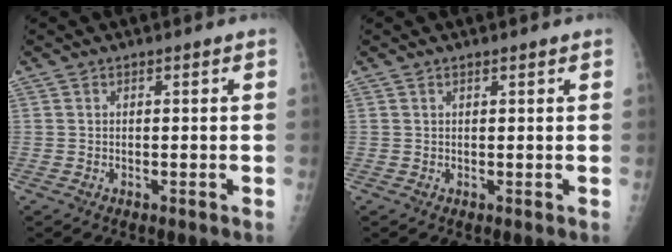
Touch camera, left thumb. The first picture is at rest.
{"total": 0.7, "force": [0.5, 0.1, 0.4], "torque": [-0.007, -0.001, 0.009]}